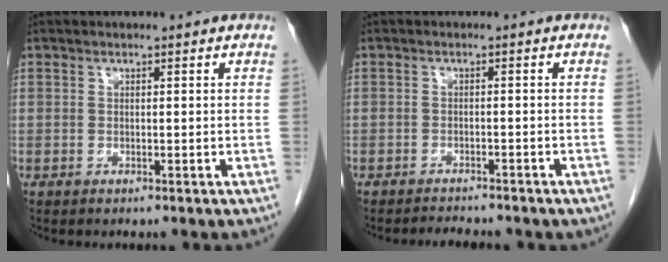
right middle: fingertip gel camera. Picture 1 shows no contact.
{"total": 3.7, "force": [-3.4, 0.9, 1.2], "torque": [-0.020, -0.003, -0.044]}